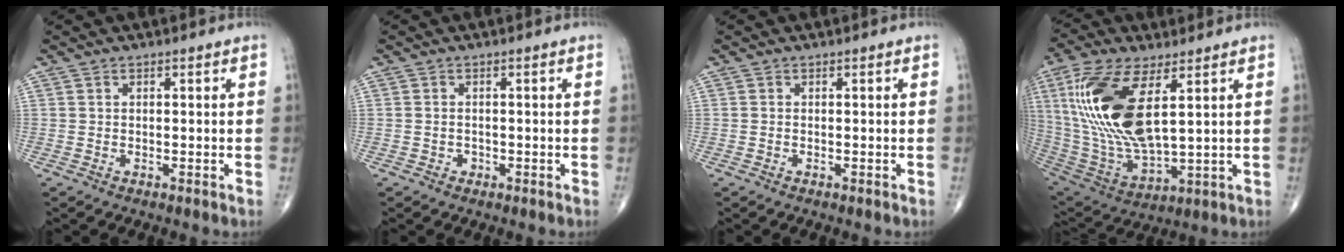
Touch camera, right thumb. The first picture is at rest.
{"total": 0.9, "force": [-0.4, 0.8, 0.2], "torque": [0.000, 0.004, -0.007]}
{"total": 0.0}
{"total": 21.1, "force": [5.8, 8.7, 18.4], "torque": [-0.396, -0.029, 0.118]}